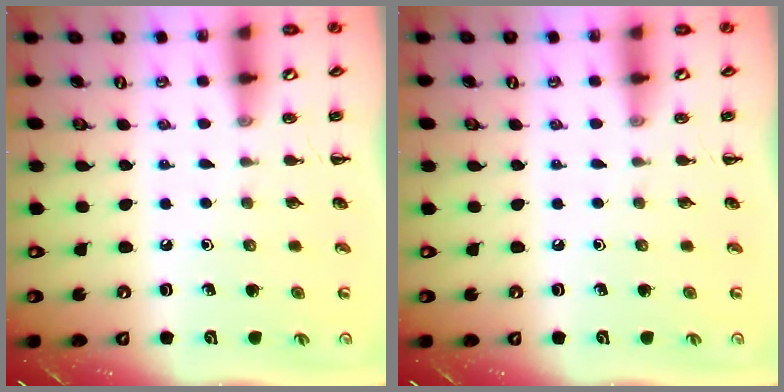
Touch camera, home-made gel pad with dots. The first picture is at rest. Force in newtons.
{"total": 0.0}